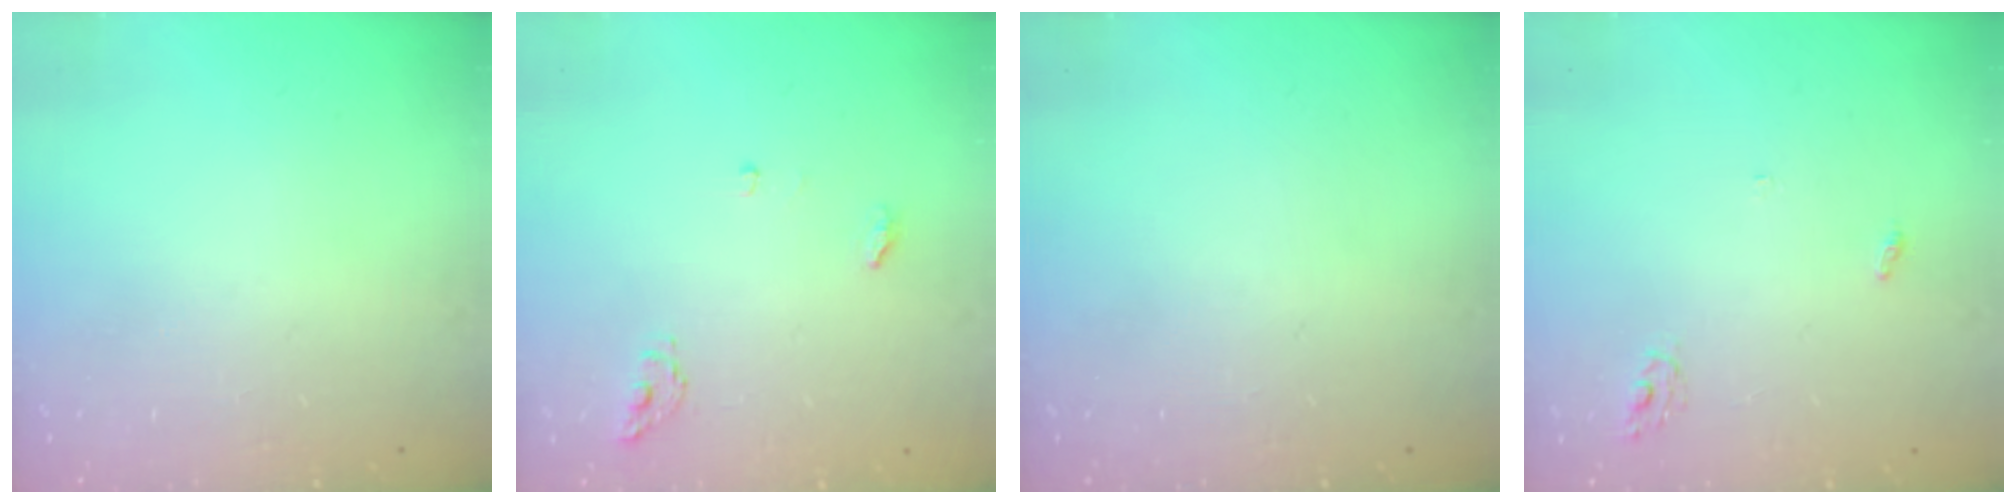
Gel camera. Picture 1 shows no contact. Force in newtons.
{"total": 4.4, "press": 4.3, "slide": 0.5}
{"total": 0.0}
{"total": 2.8, "press": 2.8, "slide": 0.2}